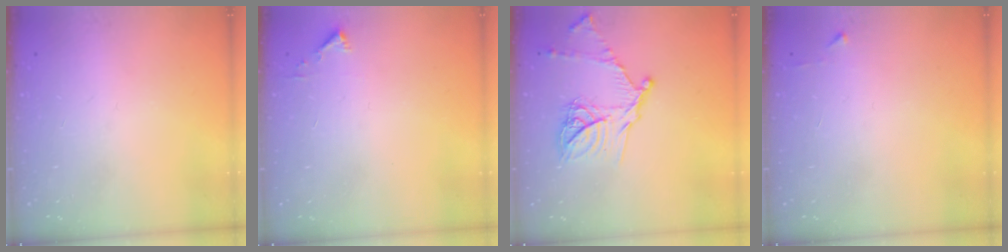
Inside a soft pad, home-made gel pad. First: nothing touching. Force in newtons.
{"total": 2.3, "press": 2.3, "slide": 0.2}
{"total": 15.4, "press": 15.4, "slide": 1.1}
{"total": 2.4, "press": 2.4, "slide": 0.3}